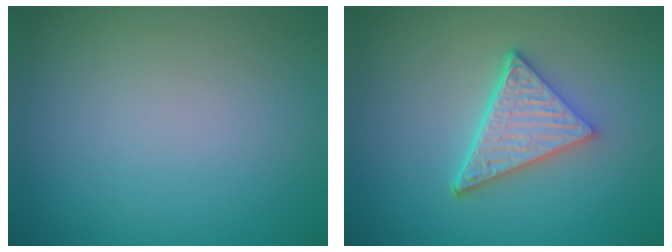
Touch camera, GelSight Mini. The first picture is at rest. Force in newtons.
{"total": 5.0, "press": 3.7, "slide": 3.4}